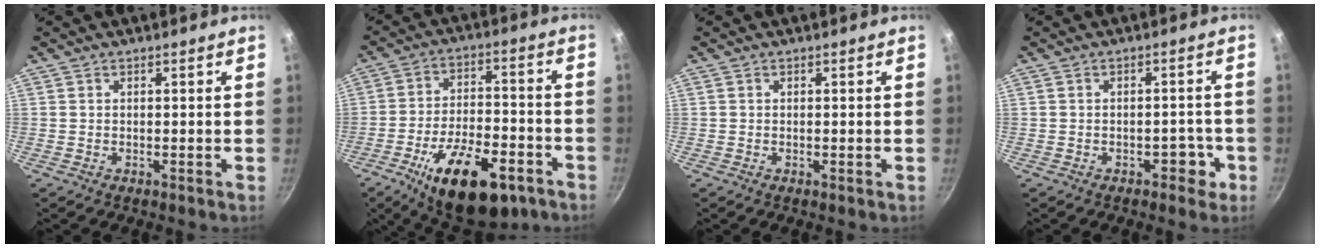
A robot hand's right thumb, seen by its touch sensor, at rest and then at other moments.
{"total": 19.8, "force": [-10.2, 9.1, 14.4], "torque": [-0.206, 0.042, -0.152]}
{"total": 0.0}
{"total": 3.8, "force": [-1.8, 2.4, 2.4], "torque": [-0.003, 0.022, -0.017]}